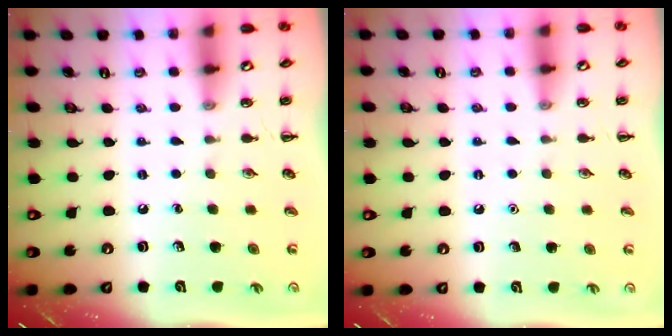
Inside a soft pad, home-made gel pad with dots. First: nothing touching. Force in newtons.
{"total": 1.6, "press": 1.6, "slide": 0.1}